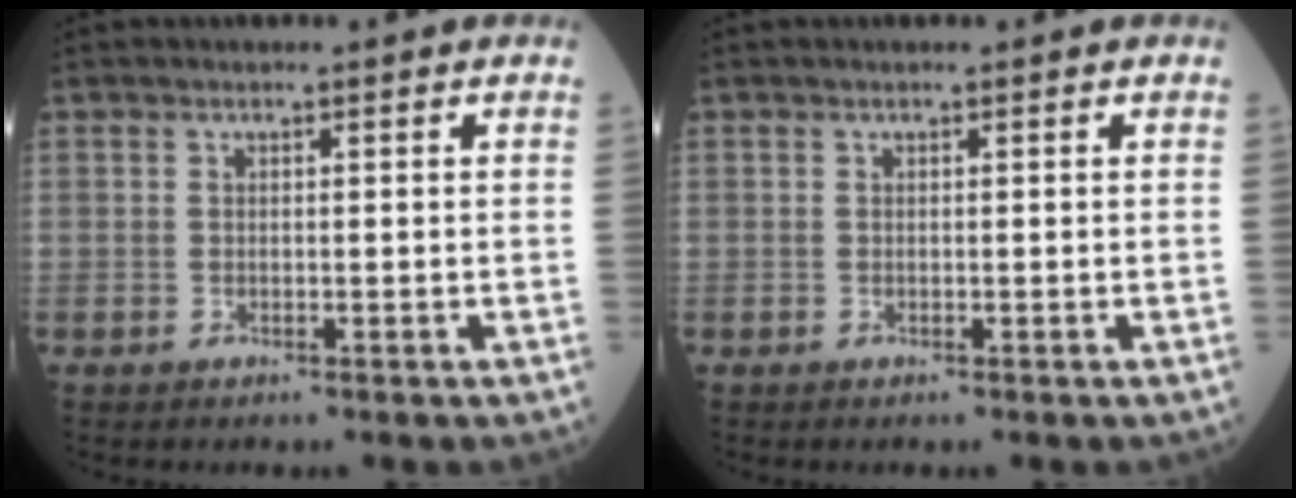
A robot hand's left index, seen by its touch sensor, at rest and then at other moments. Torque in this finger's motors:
{"motor_torque": [0.02, -0.02, 0.00, 0.00]}